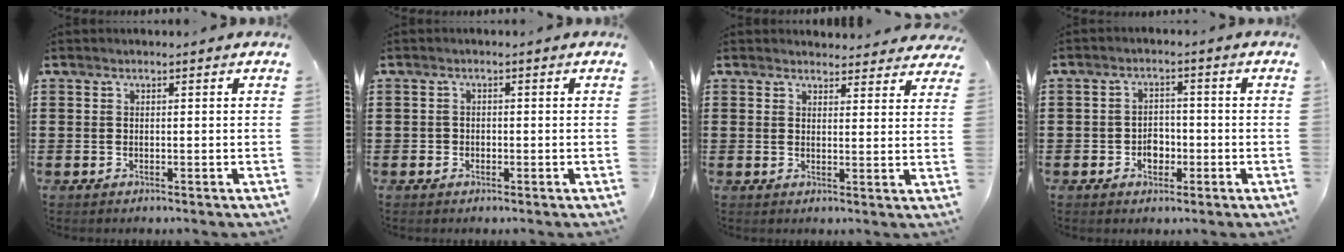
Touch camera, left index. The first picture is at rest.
{"total": 0.8, "force": [-0.2, 0.8, 0.2], "torque": [-0.006, 0.004, -0.005]}
{"total": 3.4, "force": [3.3, 0.6, 0.4], "torque": [-0.009, -0.014, 0.060]}
{"total": 2.8, "force": [-1.1, 2.1, 1.5], "torque": [-0.033, 0.004, -0.024]}